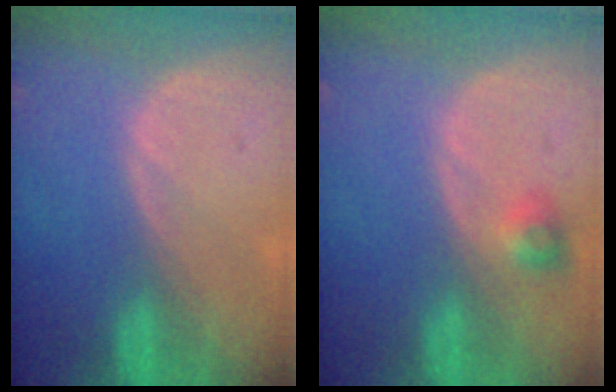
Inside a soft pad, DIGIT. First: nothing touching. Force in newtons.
{"total": 2.6, "press": 2.4, "slide": 1.0}